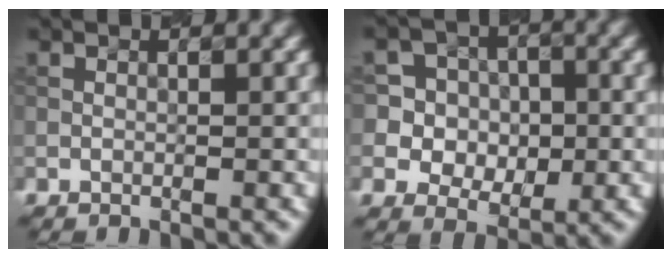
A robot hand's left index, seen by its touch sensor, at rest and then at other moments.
{"total": 7.6, "force": [0.9, 7.0, 2.9], "torque": [-0.076, 0.033, 0.015]}